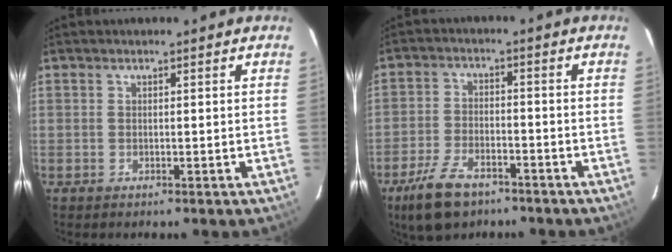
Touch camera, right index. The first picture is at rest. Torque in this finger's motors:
{"motor_torque": [0.66, -0.69, 0.32, 0.10]}